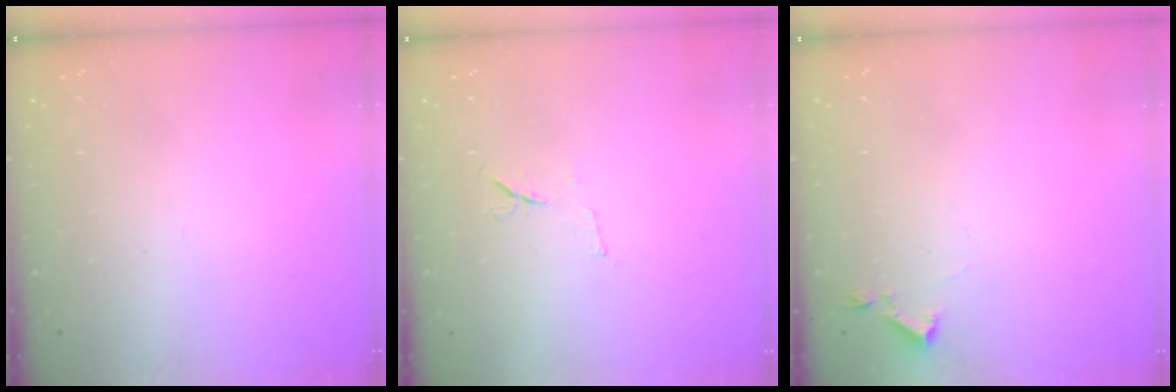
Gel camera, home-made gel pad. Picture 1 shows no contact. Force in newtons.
{"total": 6.2, "press": 6.2, "slide": 0.9}
{"total": 2.9, "press": 2.9, "slide": 0.5}